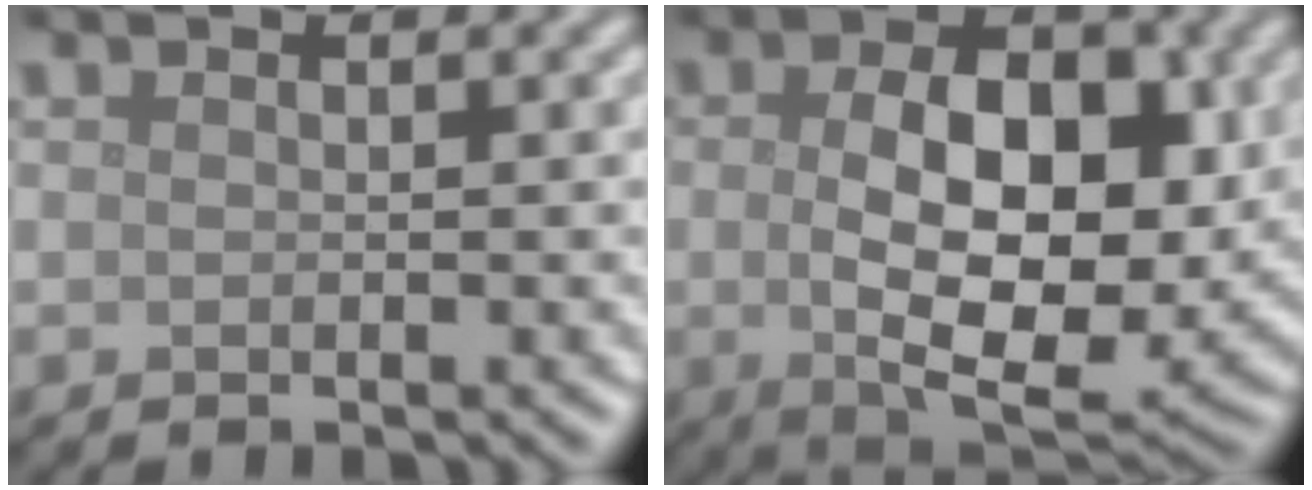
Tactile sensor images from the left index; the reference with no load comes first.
{"total": 10.9, "force": [0.1, 5.8, 9.2], "torque": [-0.130, -0.008, 0.003]}